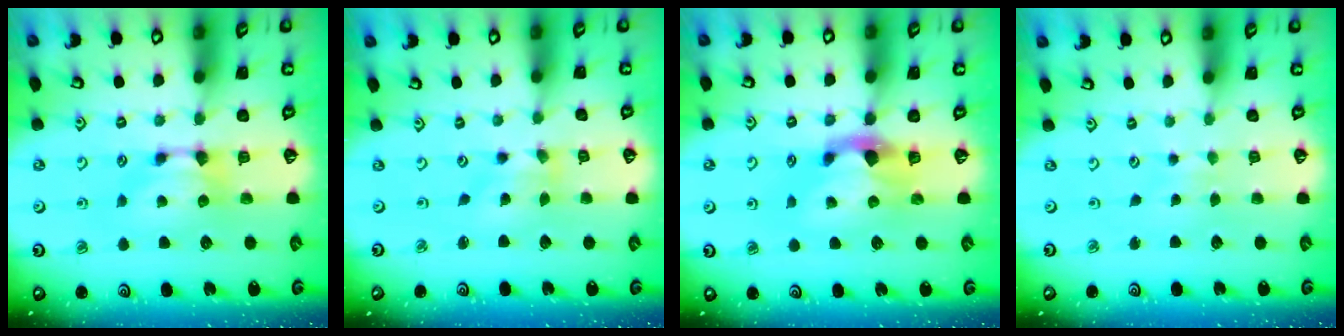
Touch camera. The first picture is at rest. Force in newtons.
{"total": 1.6, "press": 0.9, "slide": 1.4}
{"total": 2.9, "press": 2.5, "slide": 1.5}
{"total": 4.3, "press": 4.3, "slide": 0.0}